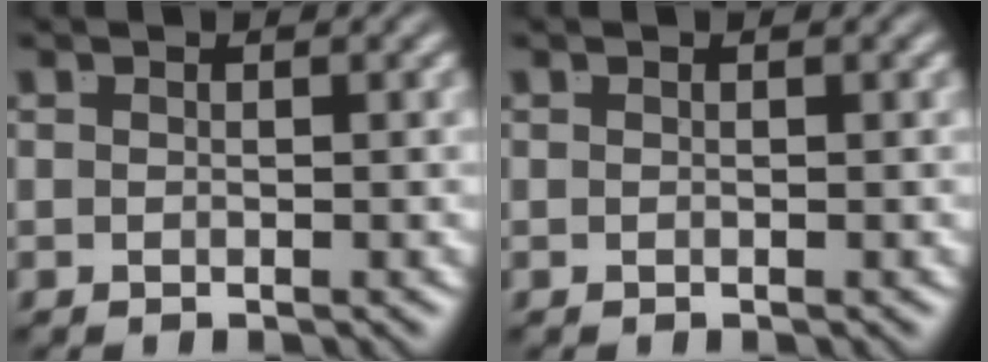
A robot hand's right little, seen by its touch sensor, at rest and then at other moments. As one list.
[{"total": 0.0}]